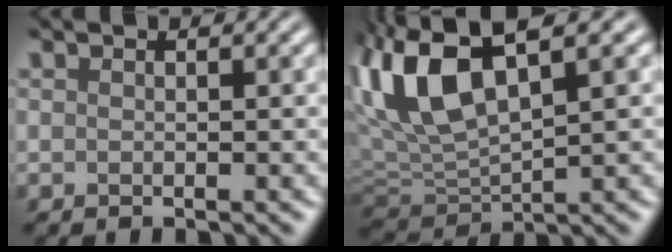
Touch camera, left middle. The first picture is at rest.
{"total": 7.6, "force": [1.7, 3.2, 6.6], "torque": [-0.160, 0.010, 0.051]}